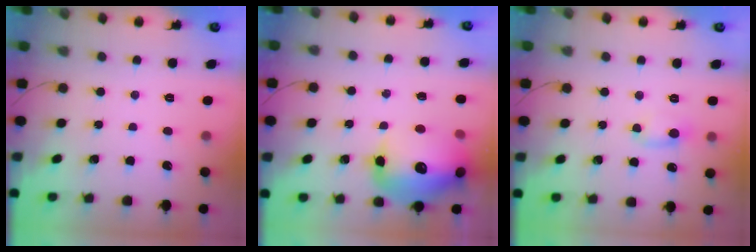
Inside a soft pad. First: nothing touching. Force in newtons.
{"total": 19.8, "press": 19.5, "slide": 3.6}
{"total": 4.3, "press": 4.2, "slide": 0.9}